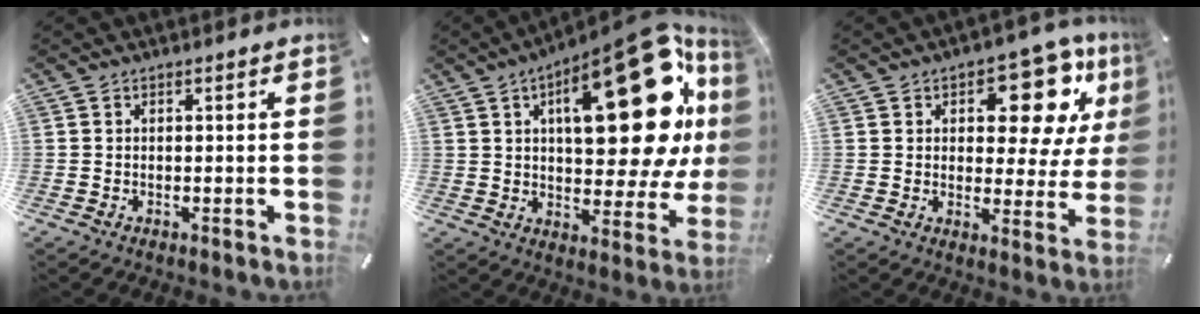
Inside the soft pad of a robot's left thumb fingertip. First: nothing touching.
{"total": 32.2, "force": [10.3, 13.8, 27.2], "torque": [-0.375, -0.068, 0.171]}
{"total": 16.1, "force": [8.5, 8.6, 10.6], "torque": [-0.132, -0.053, 0.140]}